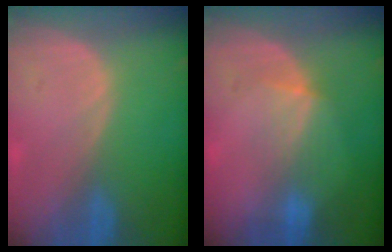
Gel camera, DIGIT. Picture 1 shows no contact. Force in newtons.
{"total": 3.8, "press": 3.6, "slide": 1.2}